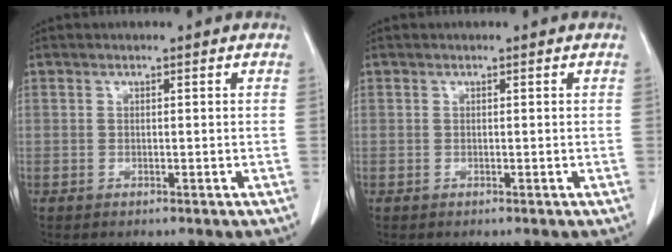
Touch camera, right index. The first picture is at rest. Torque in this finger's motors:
{"motor_torque": [0.00, 0.00, 0.00, 0.00]}